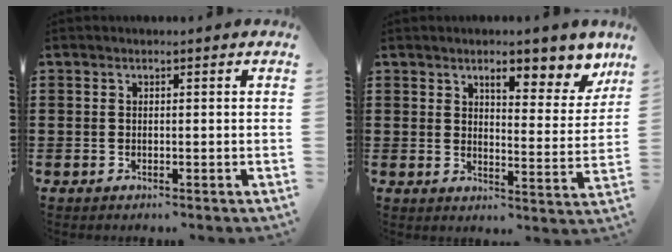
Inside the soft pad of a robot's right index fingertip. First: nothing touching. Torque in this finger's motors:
{"motor_torque": [0.86, 0.62, 0.21, 0.11]}